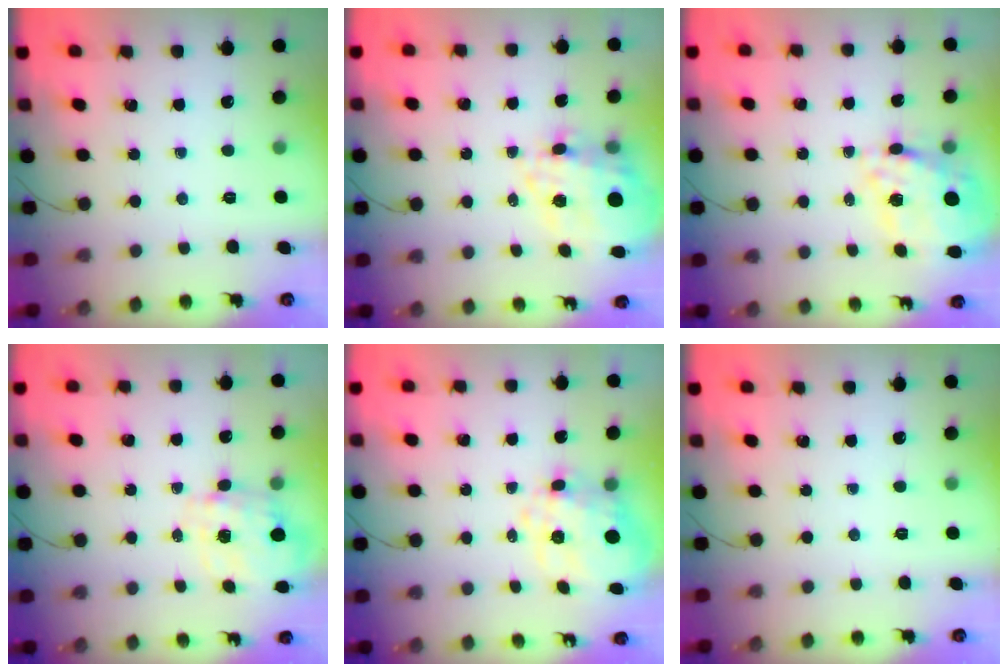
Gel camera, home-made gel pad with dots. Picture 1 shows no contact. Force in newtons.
{"total": 16.1, "press": 15.6, "slide": 3.8}
{"total": 20.2, "press": 19.8, "slide": 4.0}
{"total": 2.5, "press": 2.4, "slide": 1.0}
{"total": 13.1, "press": 12.9, "slide": 2.3}
{"total": 0.0}